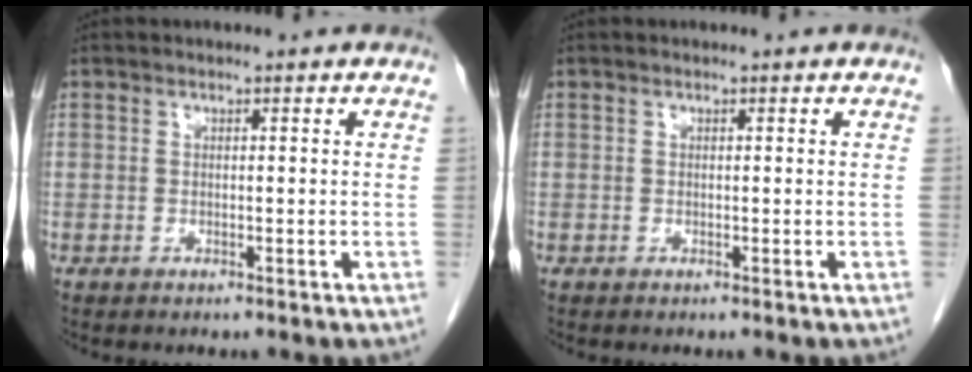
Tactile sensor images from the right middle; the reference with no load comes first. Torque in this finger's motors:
{"motor_torque": [0.23, -0.02, 0.00, 0.01]}